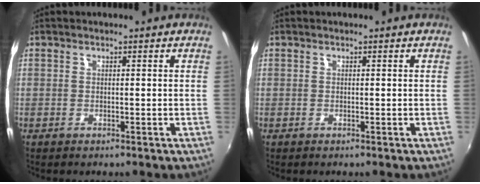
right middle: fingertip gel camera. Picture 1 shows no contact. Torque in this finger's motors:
{"motor_torque": [0.02, 0.10, 0.00, 0.01]}